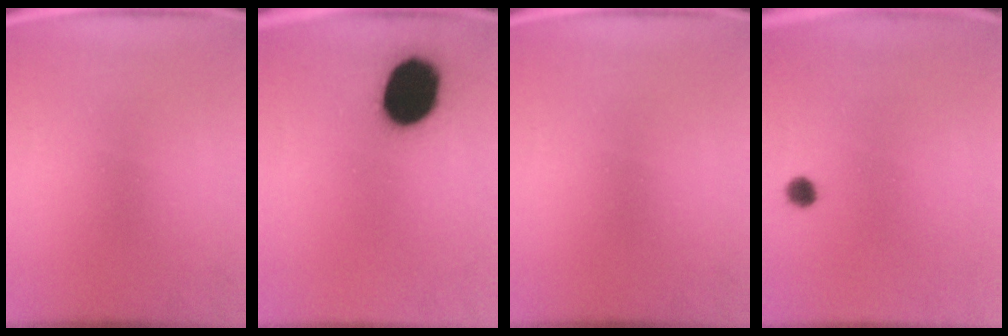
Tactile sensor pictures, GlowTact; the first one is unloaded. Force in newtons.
{"total": 16.3}
{"total": 0.0}
{"total": 1.8}